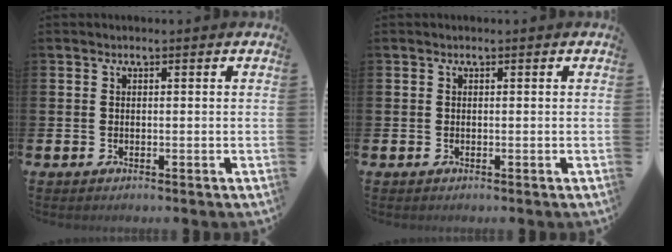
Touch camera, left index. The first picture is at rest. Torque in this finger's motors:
{"motor_torque": [-0.01, 0.01, 0.00, 0.01]}